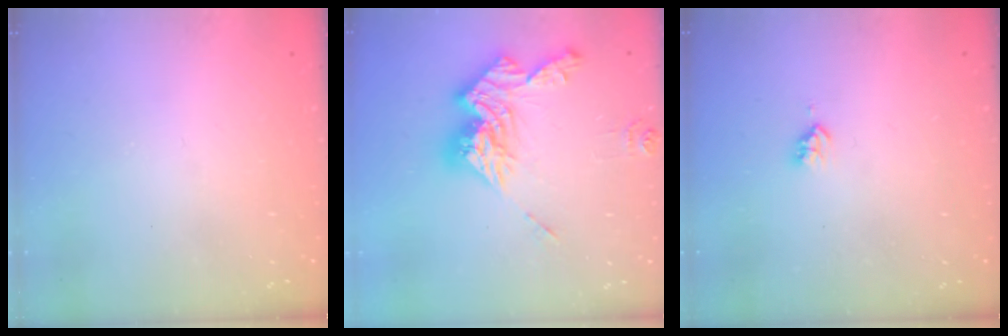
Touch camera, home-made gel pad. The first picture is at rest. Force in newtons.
{"total": 17.1, "press": 17.0, "slide": 0.9}
{"total": 3.3, "press": 3.3, "slide": 0.5}